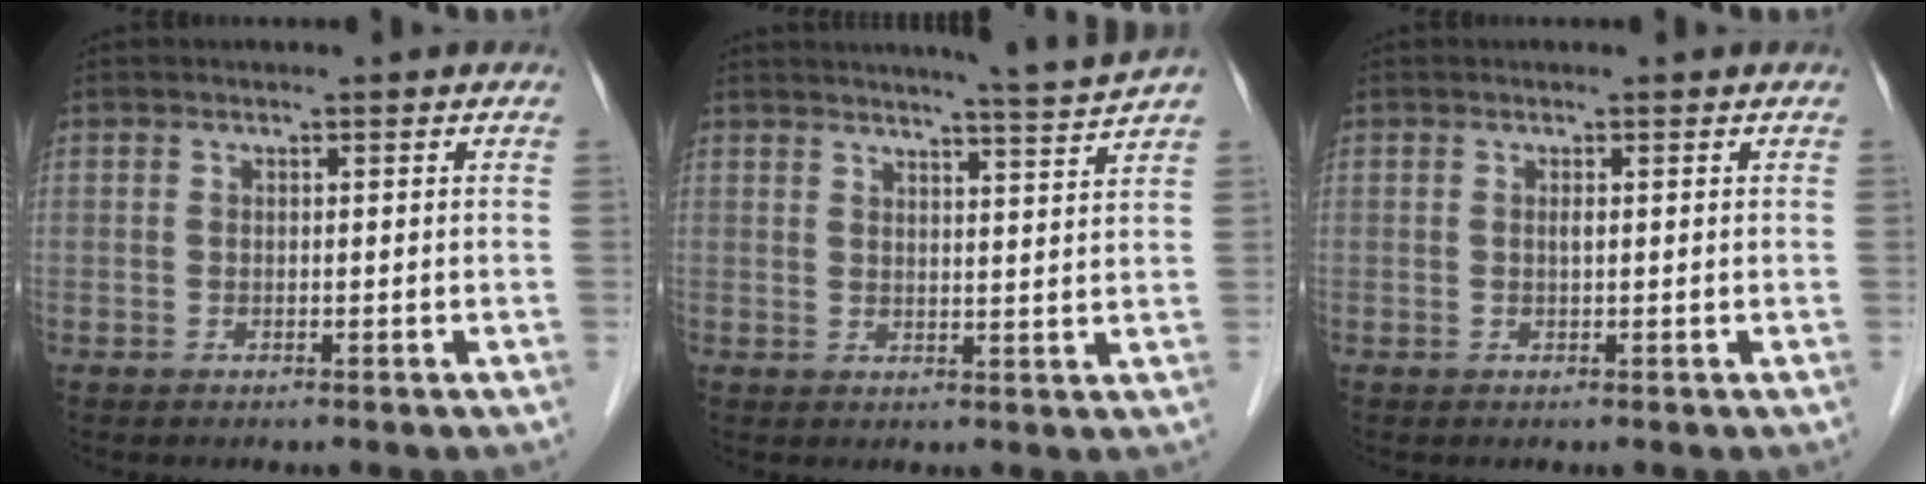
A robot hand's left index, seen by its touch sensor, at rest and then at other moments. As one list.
[{"total": 6.1, "force": [5.6, -2.2, 1.0], "torque": [-0.026, -0.030, 0.074]}, {"total": 0.5, "force": [0.1, 0.0, 0.5], "torque": [-0.011, 0.001, 0.003]}]